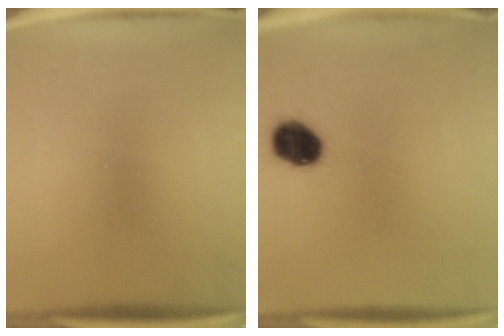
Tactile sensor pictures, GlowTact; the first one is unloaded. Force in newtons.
{"total": 8.6}